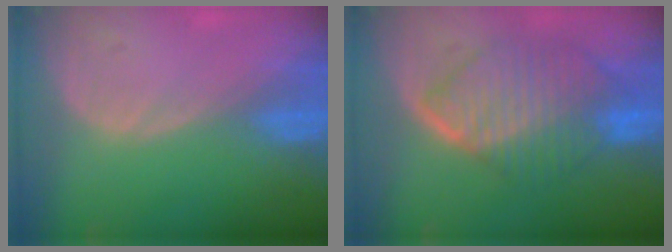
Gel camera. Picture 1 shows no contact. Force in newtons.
{"total": 10.2, "press": 10.1, "slide": 1.1}